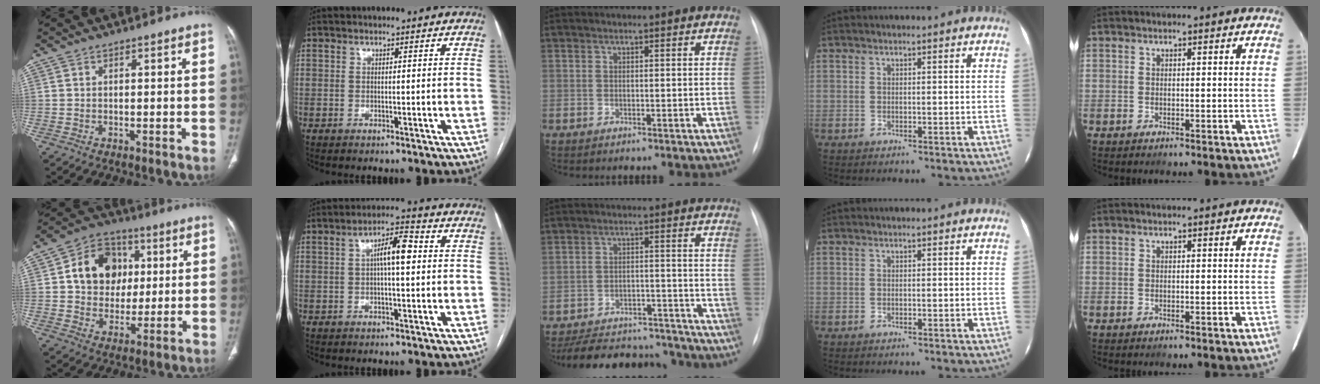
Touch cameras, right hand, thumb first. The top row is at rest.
{"thumb": {"total": 13.7, "force": [2.9, 11.2, 7.3], "torque": [-0.081, 0.006, 0.047]}, "index": {"total": 5.8, "force": [0.7, 1.2, 5.6], "torque": [-0.097, 0.019, 0.010]}, "middle": {"total": 18.4, "force": [-16.7, 5.5, 5.2], "torque": [-0.111, 0.008, -0.229]}}